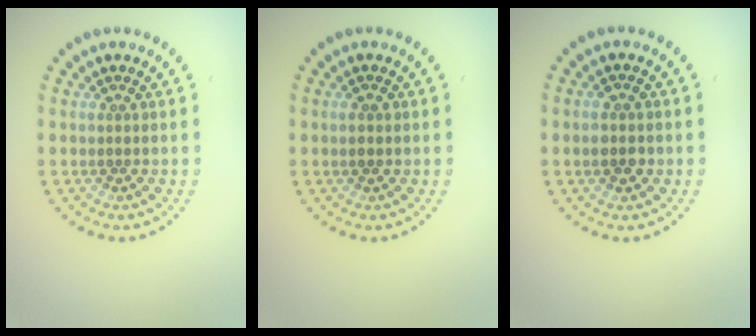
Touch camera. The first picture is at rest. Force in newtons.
{"total": 1.3, "press": 1.3, "slide": 0.1}
{"total": 1.8, "press": 1.8, "slide": 0.2}